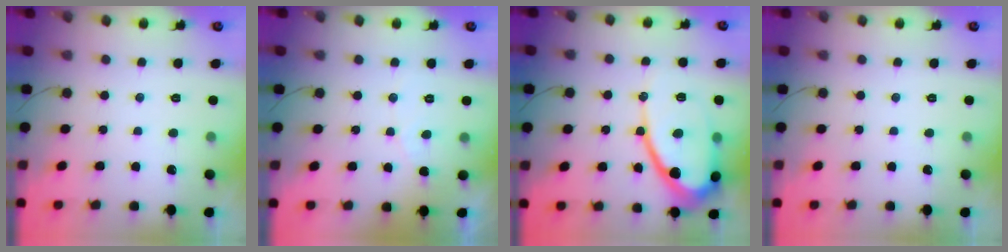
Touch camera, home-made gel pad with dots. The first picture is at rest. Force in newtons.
{"total": 2.2, "press": 2.2, "slide": 0.1}
{"total": 14.3, "press": 14.2, "slide": 1.4}
{"total": 0.0}